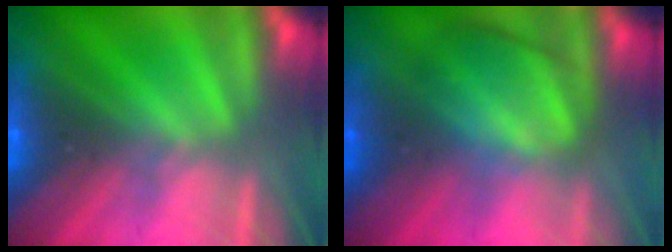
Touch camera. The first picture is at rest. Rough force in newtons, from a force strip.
{"total": 2.9}